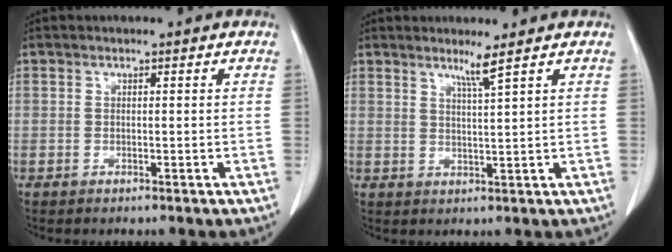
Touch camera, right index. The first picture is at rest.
{"total": 2.7, "force": [1.9, -1.1, 1.6], "torque": [-0.032, -0.013, 0.039]}